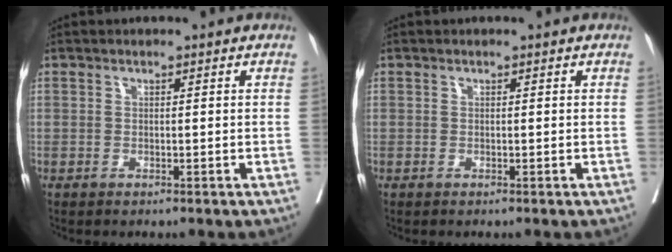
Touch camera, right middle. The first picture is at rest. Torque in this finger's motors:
{"motor_torque": [0.01, -0.01, 0.00, 0.00]}